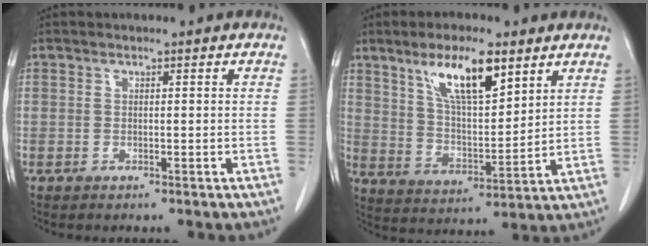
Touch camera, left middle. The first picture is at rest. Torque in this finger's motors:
{"motor_torque": [1.36, -0.78, 0.25, 0.17]}